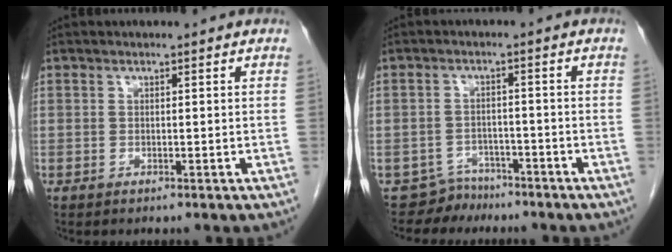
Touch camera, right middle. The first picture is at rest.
{"total": 3.9, "force": [-3.3, 1.9, -0.9], "torque": [0.015, 0.004, -0.056]}